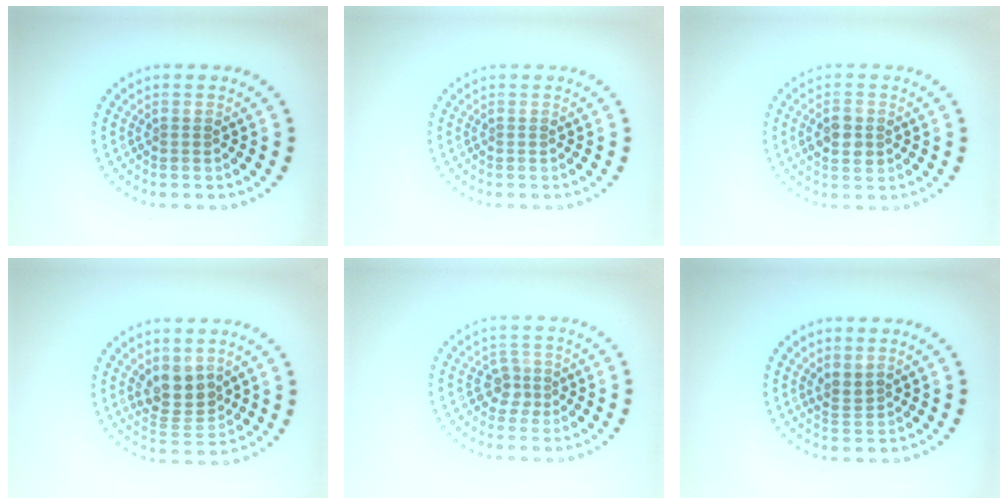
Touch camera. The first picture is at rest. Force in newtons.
{"total": 0.0}
{"total": 2.5, "press": 2.4, "slide": 0.1}
{"total": 3.6, "press": 3.2, "slide": 1.6}
{"total": 1.9, "press": 1.4, "slide": 1.2}
{"total": 1.5, "press": 1.1, "slide": 0.9}